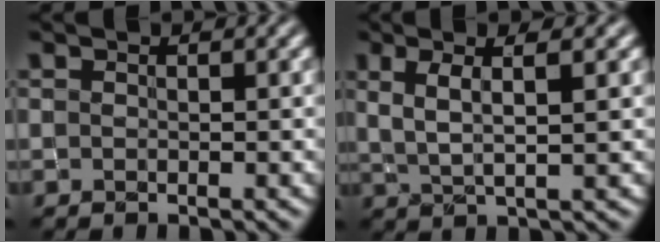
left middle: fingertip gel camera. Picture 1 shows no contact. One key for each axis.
{"total": 3.8, "fx": 1.5, "fy": 0.8, "fz": 3.4, "tx": -0.065, "ty": 0.000, "tz": 0.027}